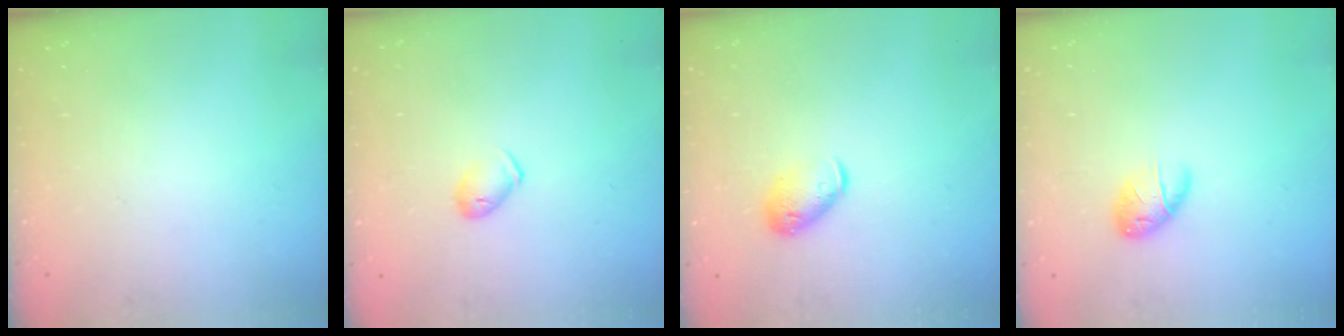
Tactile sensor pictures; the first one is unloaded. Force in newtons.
{"total": 6.2, "press": 6.2, "slide": 1.1}
{"total": 8.4, "press": 8.3, "slide": 1.4}
{"total": 7.1, "press": 7.0, "slide": 1.4}